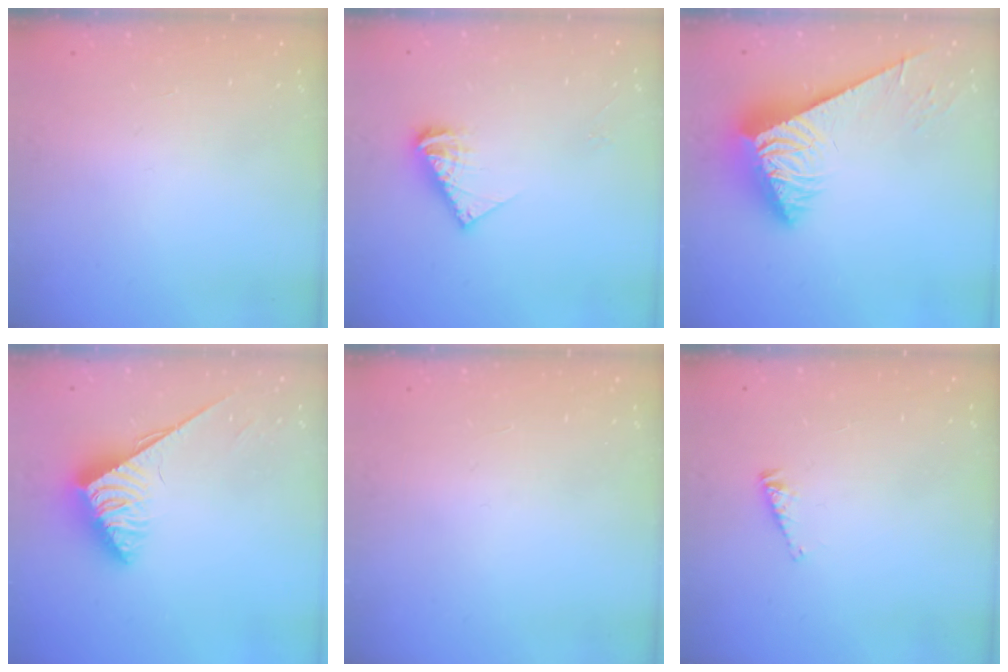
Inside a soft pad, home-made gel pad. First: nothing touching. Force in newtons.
{"total": 8.9, "press": 8.9, "slide": 0.8}
{"total": 7.9, "press": 7.8, "slide": 1.0}
{"total": 3.9, "press": 3.8, "slide": 0.7}
{"total": 0.0}
{"total": 2.4, "press": 2.4, "slide": 0.4}